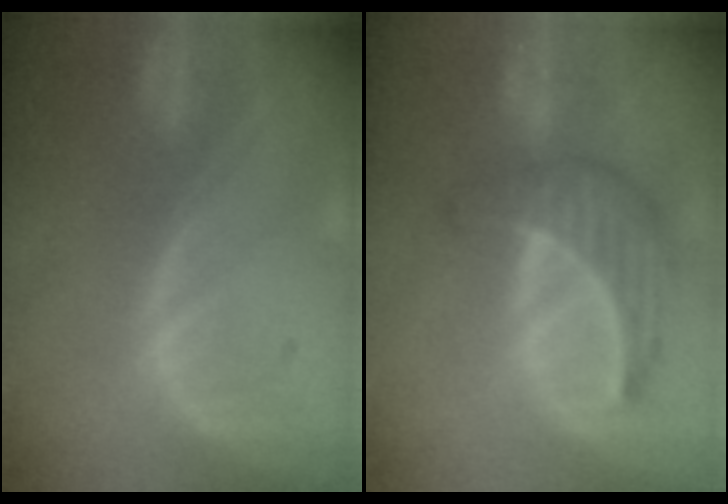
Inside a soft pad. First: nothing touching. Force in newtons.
{"total": 6.6, "press": 6.3, "slide": 2.1}